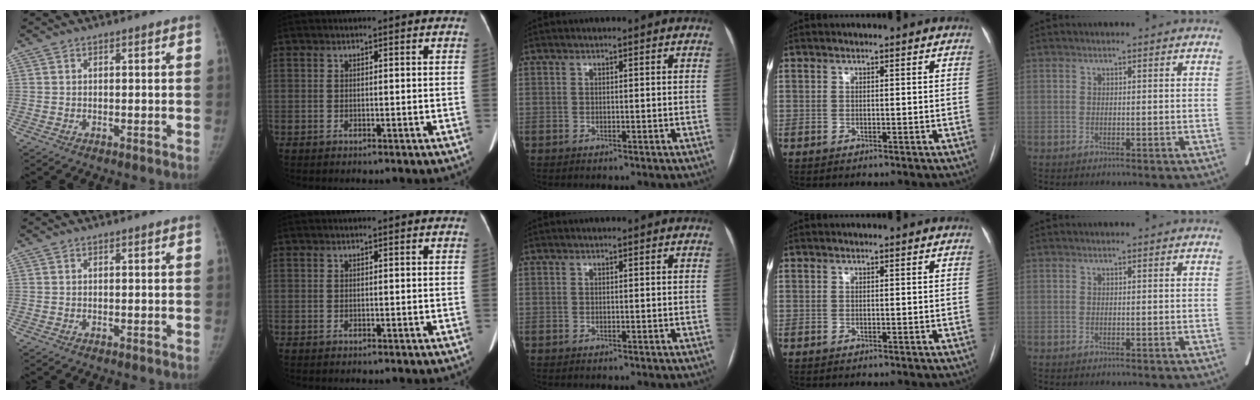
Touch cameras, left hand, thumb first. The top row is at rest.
{}